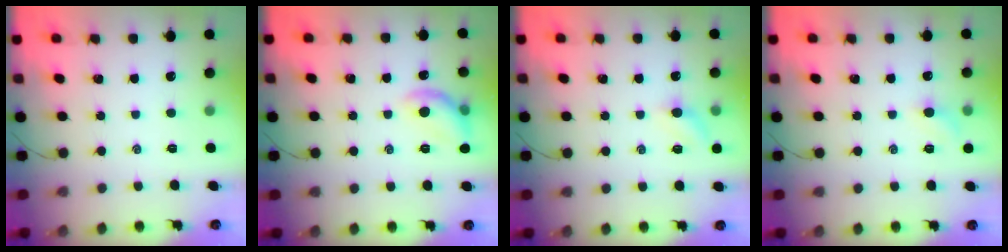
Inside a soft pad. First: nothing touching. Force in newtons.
{"total": 9.2, "press": 9.2, "slide": 0.2}
{"total": 5.7, "press": 5.5, "slide": 1.5}
{"total": 5.6, "press": 5.4, "slide": 1.5}